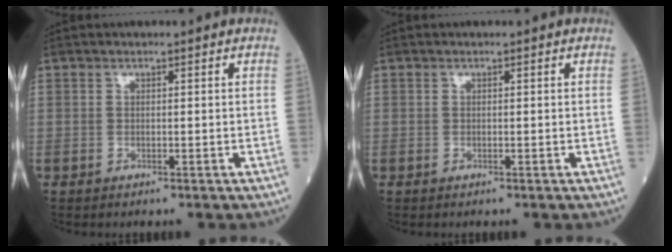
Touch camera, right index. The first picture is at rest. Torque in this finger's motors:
{"motor_torque": [0.02, 0.00, -0.01, 0.01]}